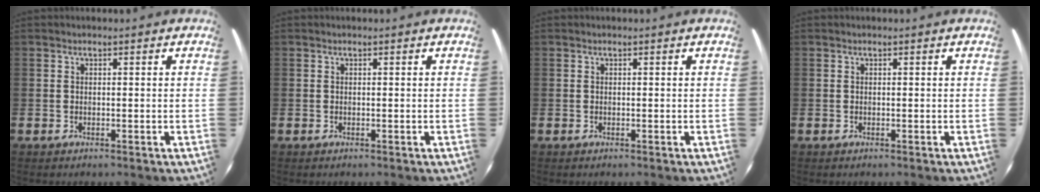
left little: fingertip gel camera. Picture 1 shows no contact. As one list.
[{"total": 0.0}, {"total": 0.0}, {"total": 0.0}]